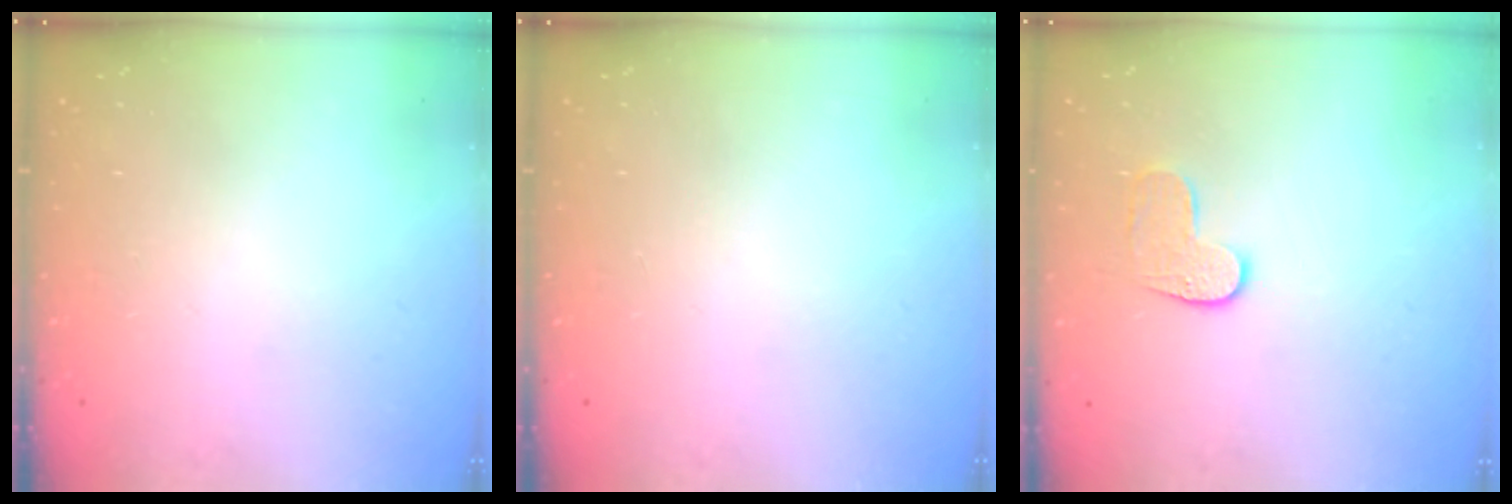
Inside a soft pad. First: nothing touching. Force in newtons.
{"total": 0.0}
{"total": 7.0, "press": 7.0, "slide": 0.2}